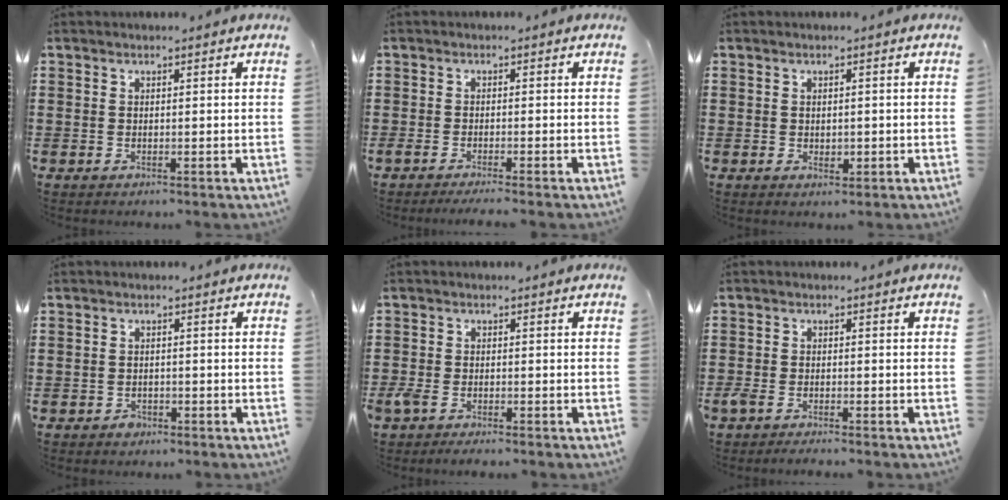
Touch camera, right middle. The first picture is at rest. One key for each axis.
{"total": 1.1, "fx": -0.9, "fy": -0.1, "fz": 0.7, "tx": -0.013, "ty": -0.002, "tz": -0.016}
{"total": 1.1, "fx": 0.0, "fy": 0.8, "fz": 0.7, "tx": -0.006, "ty": 0.002, "tz": -0.002}
{"total": 1.1, "fx": -0.9, "fy": 0.6, "fz": 0.2, "tx": -0.007, "ty": -0.001, "tz": -0.020}
{"total": 2.2, "fx": -1.8, "fy": 0.7, "fz": 1.1, "tx": -0.035, "ty": -0.003, "tz": -0.040}
{"total": 2.0, "fx": -1.7, "fy": 0.5, "fz": 0.8, "tx": -0.031, "ty": -0.004, "tz": -0.039}